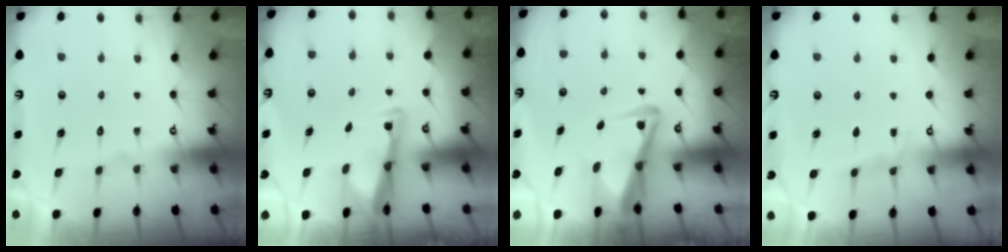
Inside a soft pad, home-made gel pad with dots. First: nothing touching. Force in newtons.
{"total": 3.0, "press": 3.0, "slide": 0.7}
{"total": 6.4, "press": 6.1, "slide": 1.9}
{"total": 3.5, "press": 3.5, "slide": 0.5}